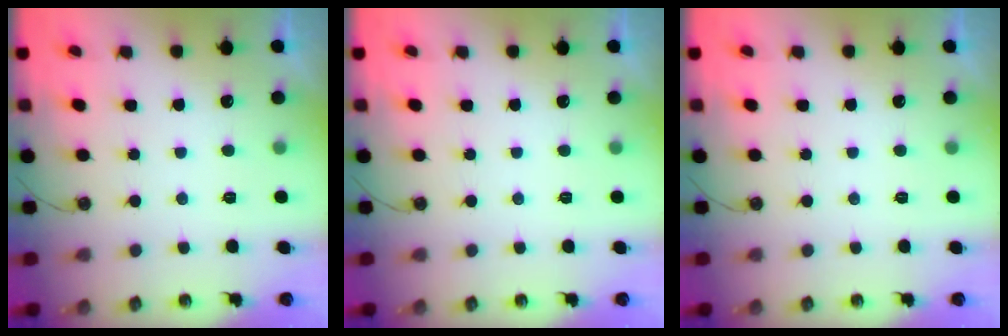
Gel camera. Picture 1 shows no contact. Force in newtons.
{"total": 0.0}
{"total": 0.0}